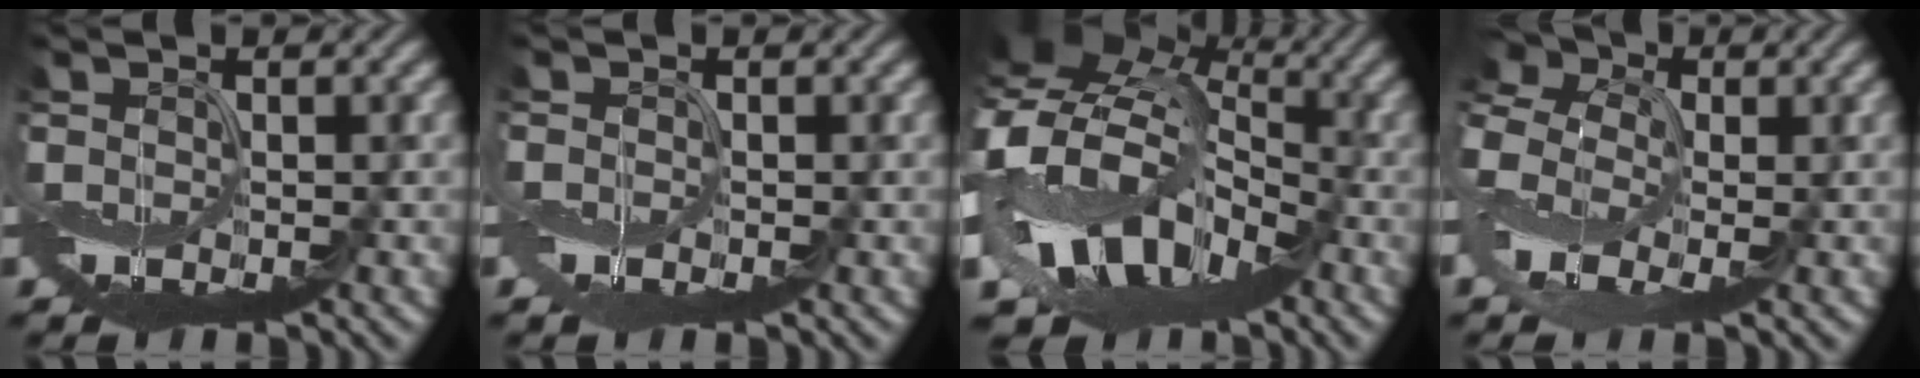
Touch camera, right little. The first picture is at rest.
{"total": 0.8, "force": [-0.4, 0.6, 0.4], "torque": [-0.010, -0.004, -0.010]}
{"total": 14.9, "force": [-2.7, 11.0, 9.7], "torque": [-0.189, -0.009, -0.051]}
{"total": 8.6, "force": [-0.3, 6.1, 6.1], "torque": [-0.161, 0.002, -0.014]}